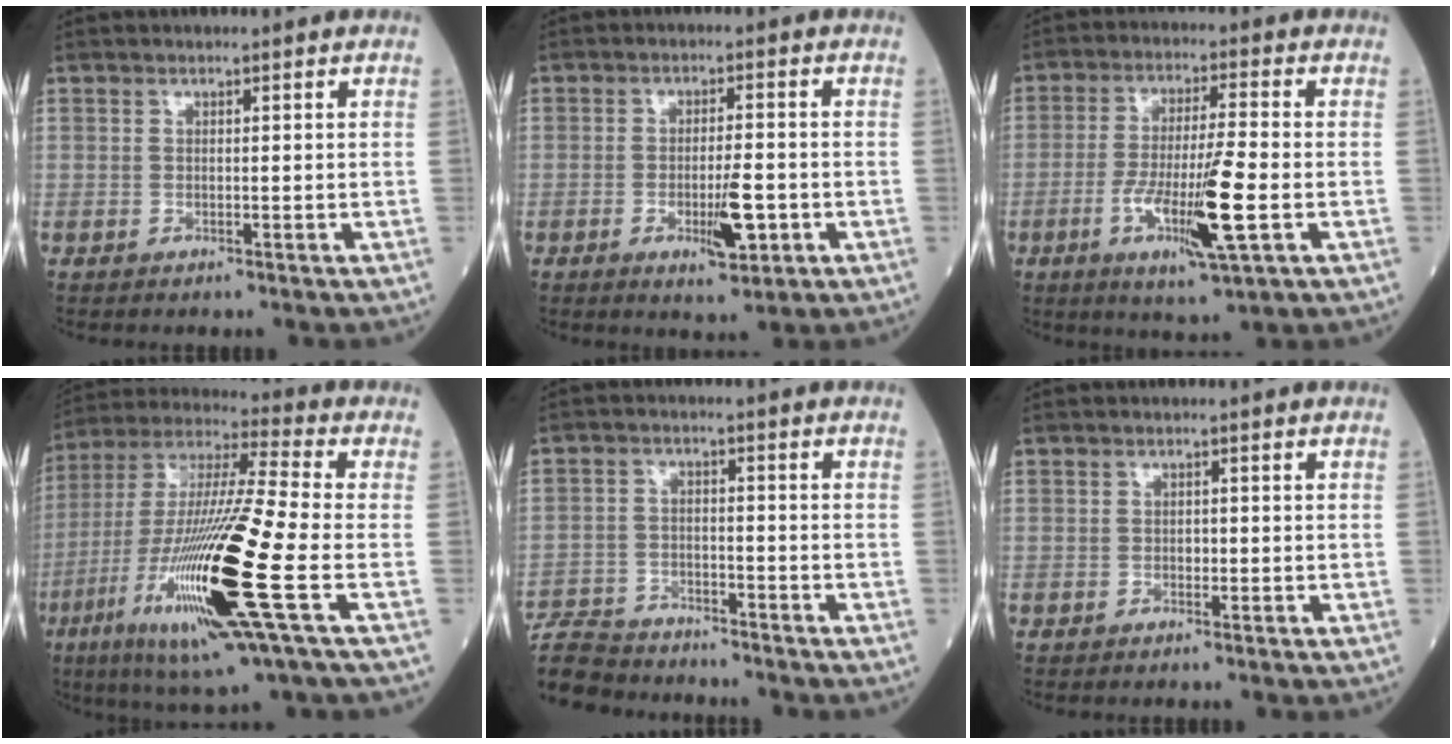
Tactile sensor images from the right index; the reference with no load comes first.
{"total": 5.9, "force": [-1.8, 1.4, 5.5], "torque": [-0.089, -0.005, -0.023]}
{"total": 11.4, "force": [-3.2, 0.5, 10.9], "torque": [-0.202, -0.017, -0.057]}
{"total": 23.4, "force": [-7.1, 1.2, 22.3], "torque": [-0.455, -0.038, -0.133]}
{"total": 9.3, "force": [-9.0, 1.7, 1.0], "torque": [-0.025, -0.001, -0.167]}
{"total": 0.5, "force": [-0.1, 0.2, 0.4], "torque": [-0.007, 0.001, -0.004]}